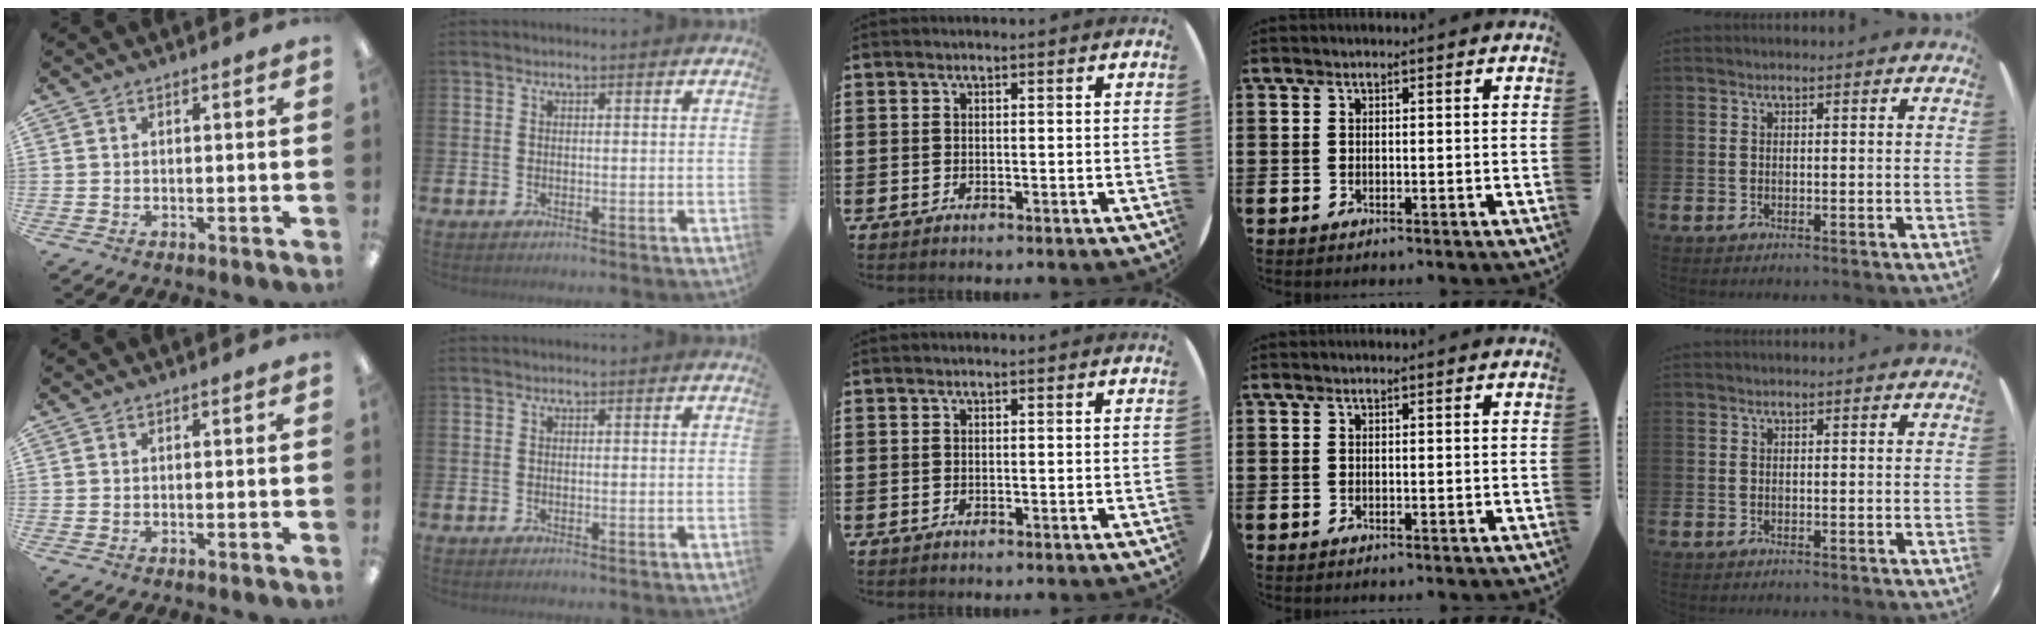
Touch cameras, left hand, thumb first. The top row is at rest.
{}